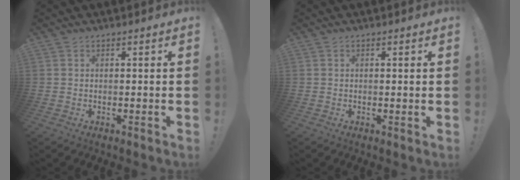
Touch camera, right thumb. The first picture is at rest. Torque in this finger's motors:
{"motor_torque": [0.11, -0.04, 0.09, -0.35, 0.01]}